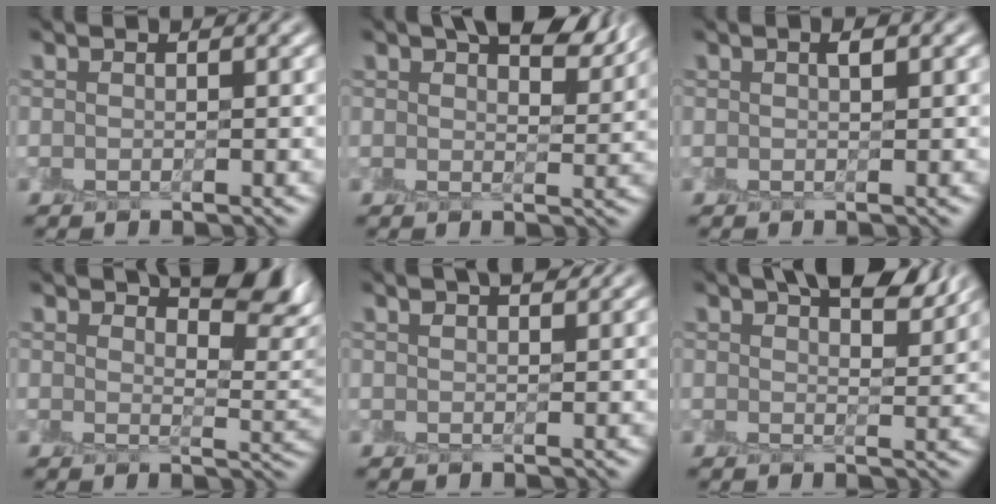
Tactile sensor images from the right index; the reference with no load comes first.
{"total": 6.9, "force": [4.6, 2.5, 4.5], "torque": [-0.049, 0.020, 0.055]}
{"total": 0.8, "force": [0.3, 0.1, 0.7], "torque": [-0.011, 0.003, 0.006]}
{"total": 7.9, "force": [5.3, 2.6, 5.2], "torque": [-0.043, 0.020, 0.071]}
{"total": 2.5, "force": [1.8, 0.7, 1.6], "torque": [-0.012, 0.005, 0.020]}
{"total": 6.4, "force": [4.5, 2.0, 4.1], "torque": [-0.032, 0.022, 0.051]}